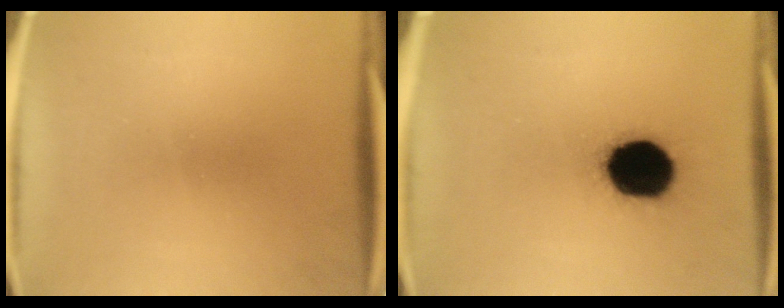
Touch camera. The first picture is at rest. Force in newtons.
{"total": 18.4}